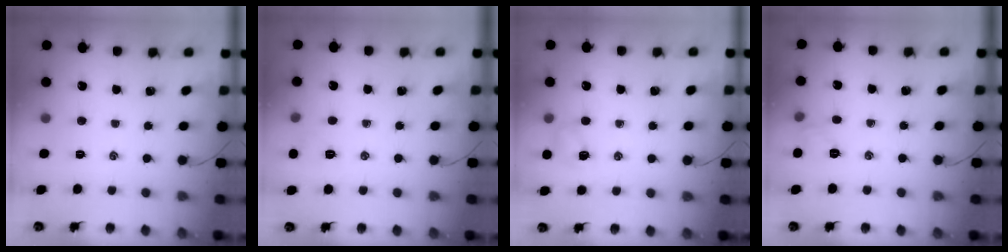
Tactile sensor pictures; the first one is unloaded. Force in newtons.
{"total": 5.5, "press": 5.4, "slide": 1.2}
{"total": 5.3, "press": 5.1, "slide": 1.3}
{"total": 5.5, "press": 5.2, "slide": 1.7}